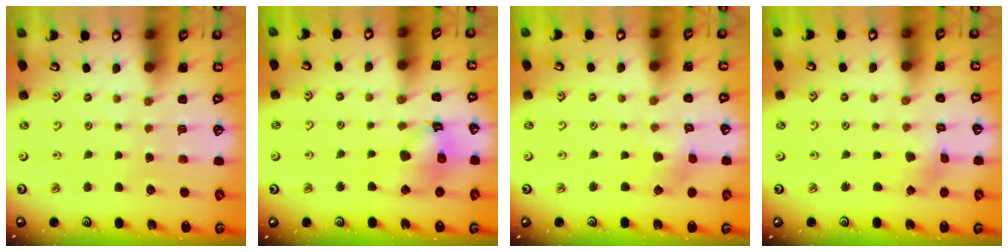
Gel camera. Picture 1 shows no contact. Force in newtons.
{"total": 13.7, "press": 13.6, "slide": 1.8}
{"total": 2.8, "press": 2.7, "slide": 0.4}
{"total": 1.3, "press": 1.3, "slide": 0.2}